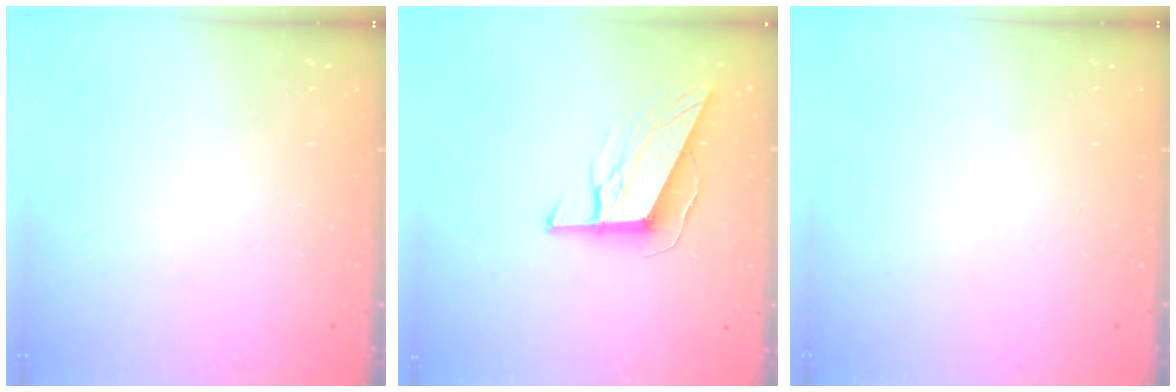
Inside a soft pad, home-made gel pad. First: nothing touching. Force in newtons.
{"total": 10.1, "press": 10.0, "slide": 1.6}
{"total": 0.0}